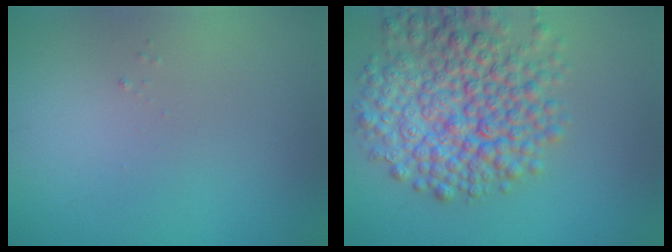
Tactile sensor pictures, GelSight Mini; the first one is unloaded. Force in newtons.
{"total": 8.5, "press": 8.4, "slide": 0.4}